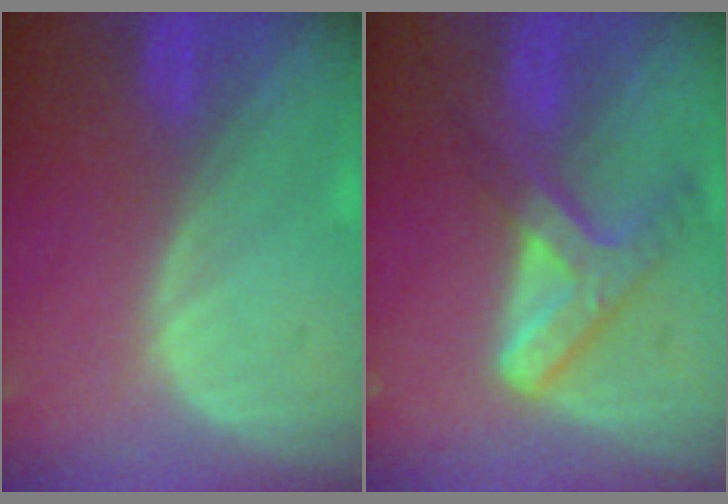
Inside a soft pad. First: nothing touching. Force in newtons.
{"total": 7.2, "press": 6.1, "slide": 3.9}